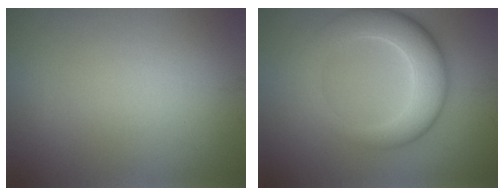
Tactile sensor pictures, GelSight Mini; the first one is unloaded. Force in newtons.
{"total": 7.0, "press": 6.9, "slide": 0.7}